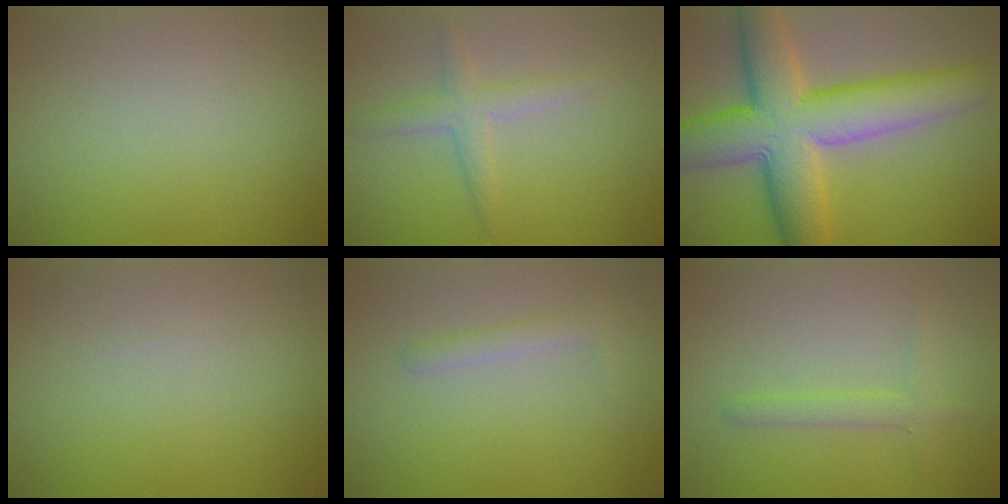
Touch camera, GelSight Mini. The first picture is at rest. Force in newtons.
{"total": 2.3, "press": 2.3, "slide": 0.1}
{"total": 11.4, "press": 11.4, "slide": 0.3}
{"total": 0.0}
{"total": 1.3, "press": 1.3, "slide": 0.1}
{"total": 1.7, "press": 1.7, "slide": 0.1}